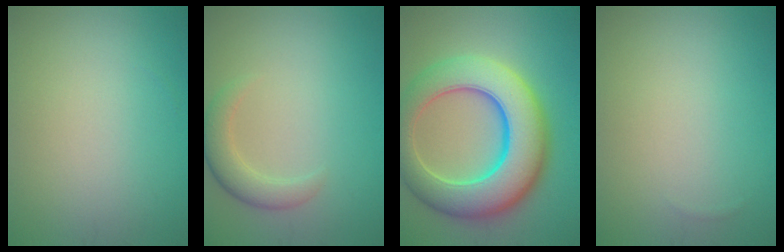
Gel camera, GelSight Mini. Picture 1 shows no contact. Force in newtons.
{"total": 2.8, "press": 2.8, "slide": 0.0}
{"total": 11.5, "press": 11.5, "slide": 0.3}
{"total": 0.0}